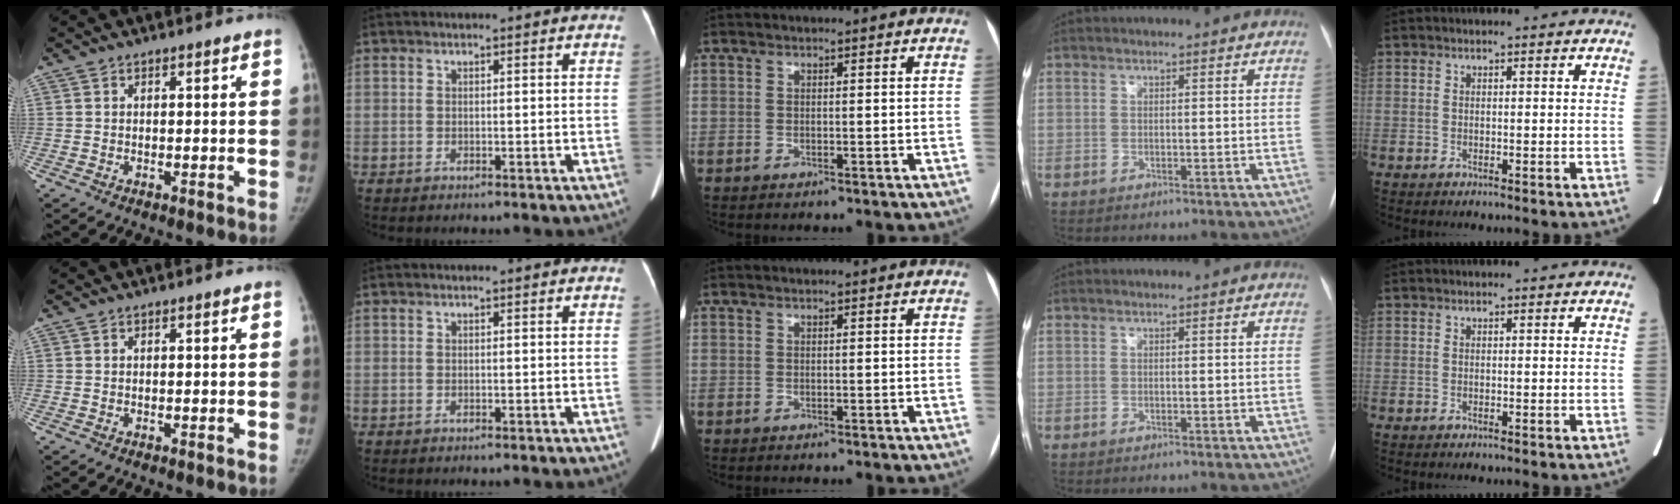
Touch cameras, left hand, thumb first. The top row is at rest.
{}